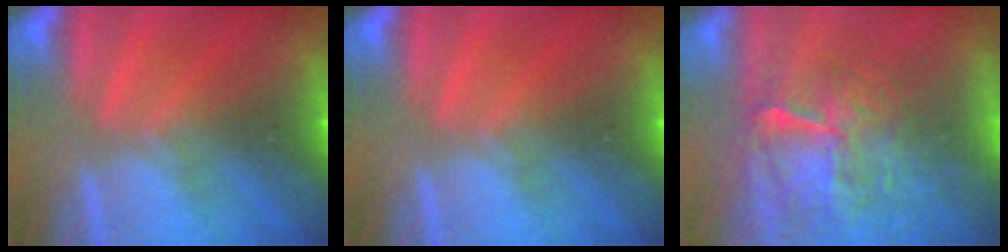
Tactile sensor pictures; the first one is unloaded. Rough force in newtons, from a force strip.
{"total": 0.0}
{"total": 10.5}